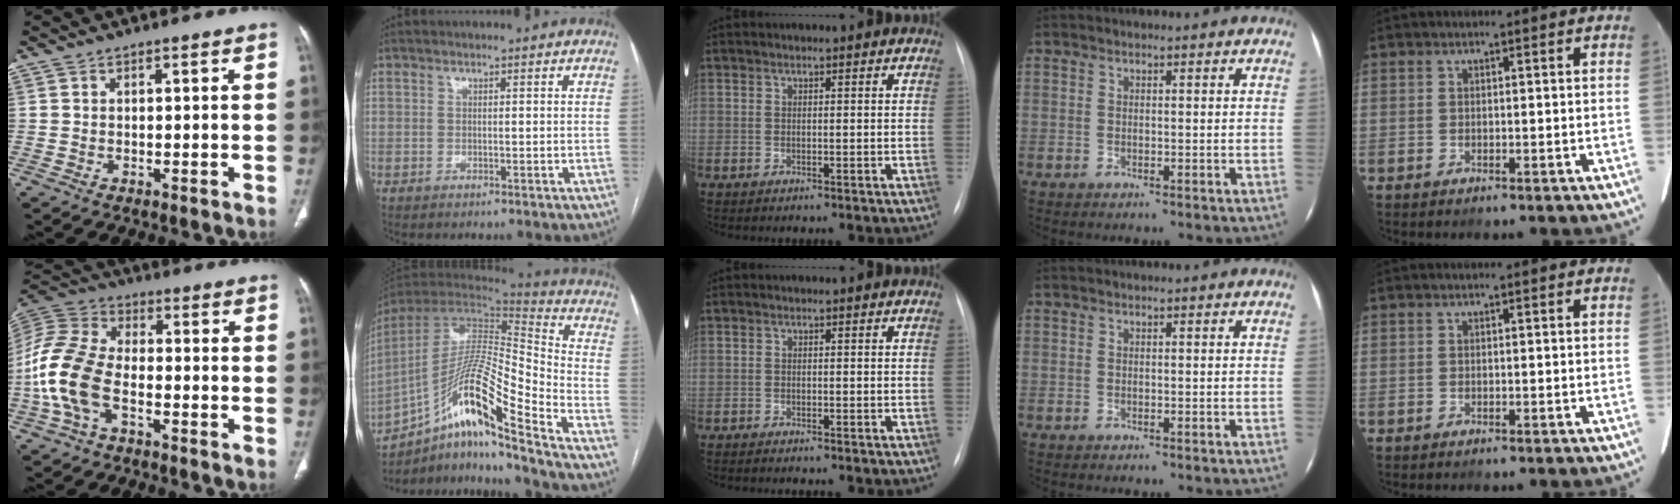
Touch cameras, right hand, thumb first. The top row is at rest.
{"thumb": {"total": 14.0, "force": [-4.3, 7.9, 10.8], "torque": [-0.243, 0.031, -0.089]}, "index": {"total": 18.5, "force": [-12.5, -0.2, 13.6], "torque": [-0.271, 0.003, -0.230]}, "middle": {"total": 2.2, "force": [-2.0, 0.0, 1.1], "torque": [-0.019, -0.006, -0.022]}}